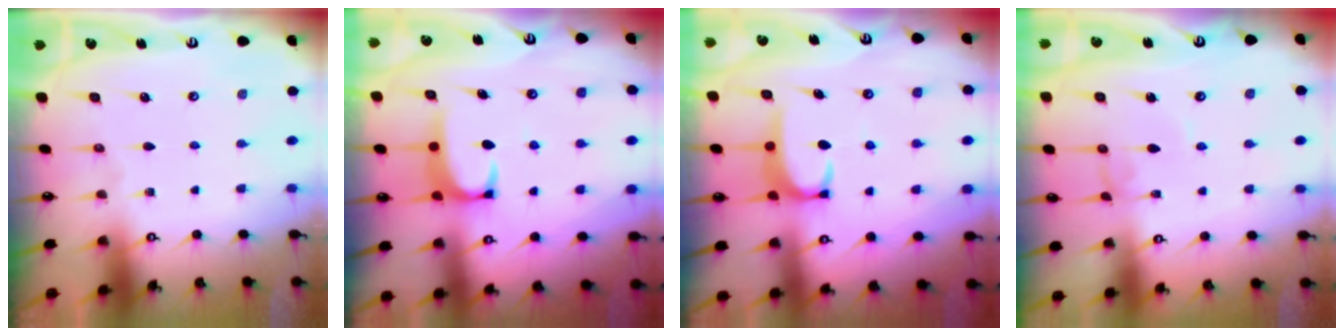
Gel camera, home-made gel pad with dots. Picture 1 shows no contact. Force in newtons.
{"total": 1.9, "press": 1.9, "slide": 0.3}
{"total": 2.9, "press": 2.8, "slide": 0.5}
{"total": 0.6, "press": 0.5, "slide": 0.3}